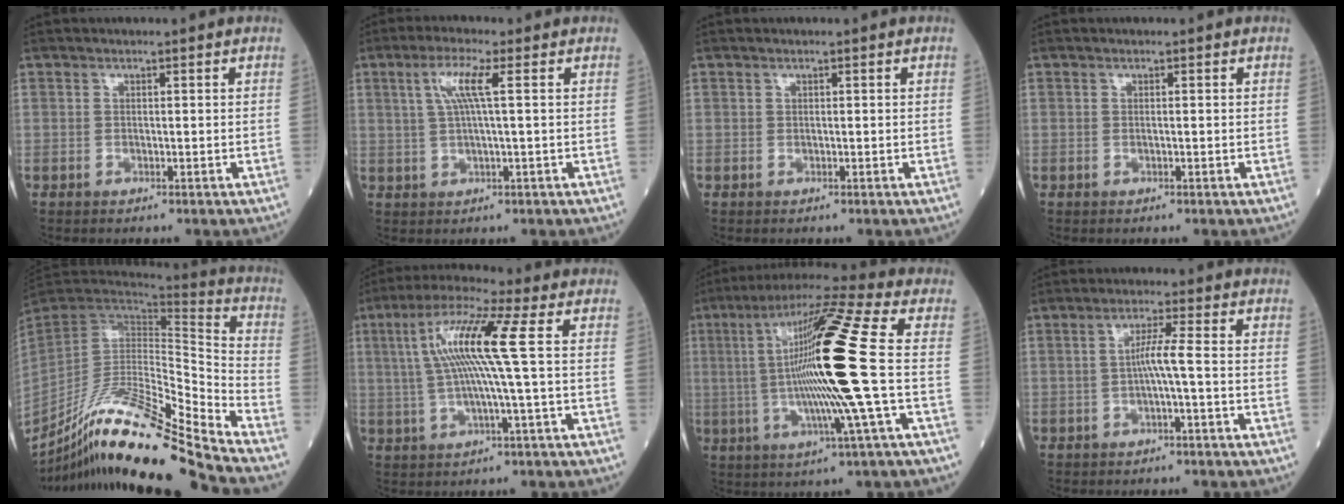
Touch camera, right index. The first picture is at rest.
{"total": 5.0, "force": [1.4, -0.3, 4.8], "torque": [-0.103, 0.010, 0.031]}
{"total": 0.0}
{"total": 0.0}
{"total": 22.8, "force": [-19.4, -1.5, 11.9], "torque": [-0.214, -0.024, -0.344]}
{"total": 10.8, "force": [1.5, -1.0, 10.6], "torque": [-0.212, 0.019, 0.027]}
{"total": 19.8, "force": [0.3, -1.2, 19.8], "torque": [-0.375, 0.005, -0.010]}
{"total": 3.4, "force": [-0.7, -0.7, 3.2], "torque": [-0.062, 0.007, -0.010]}